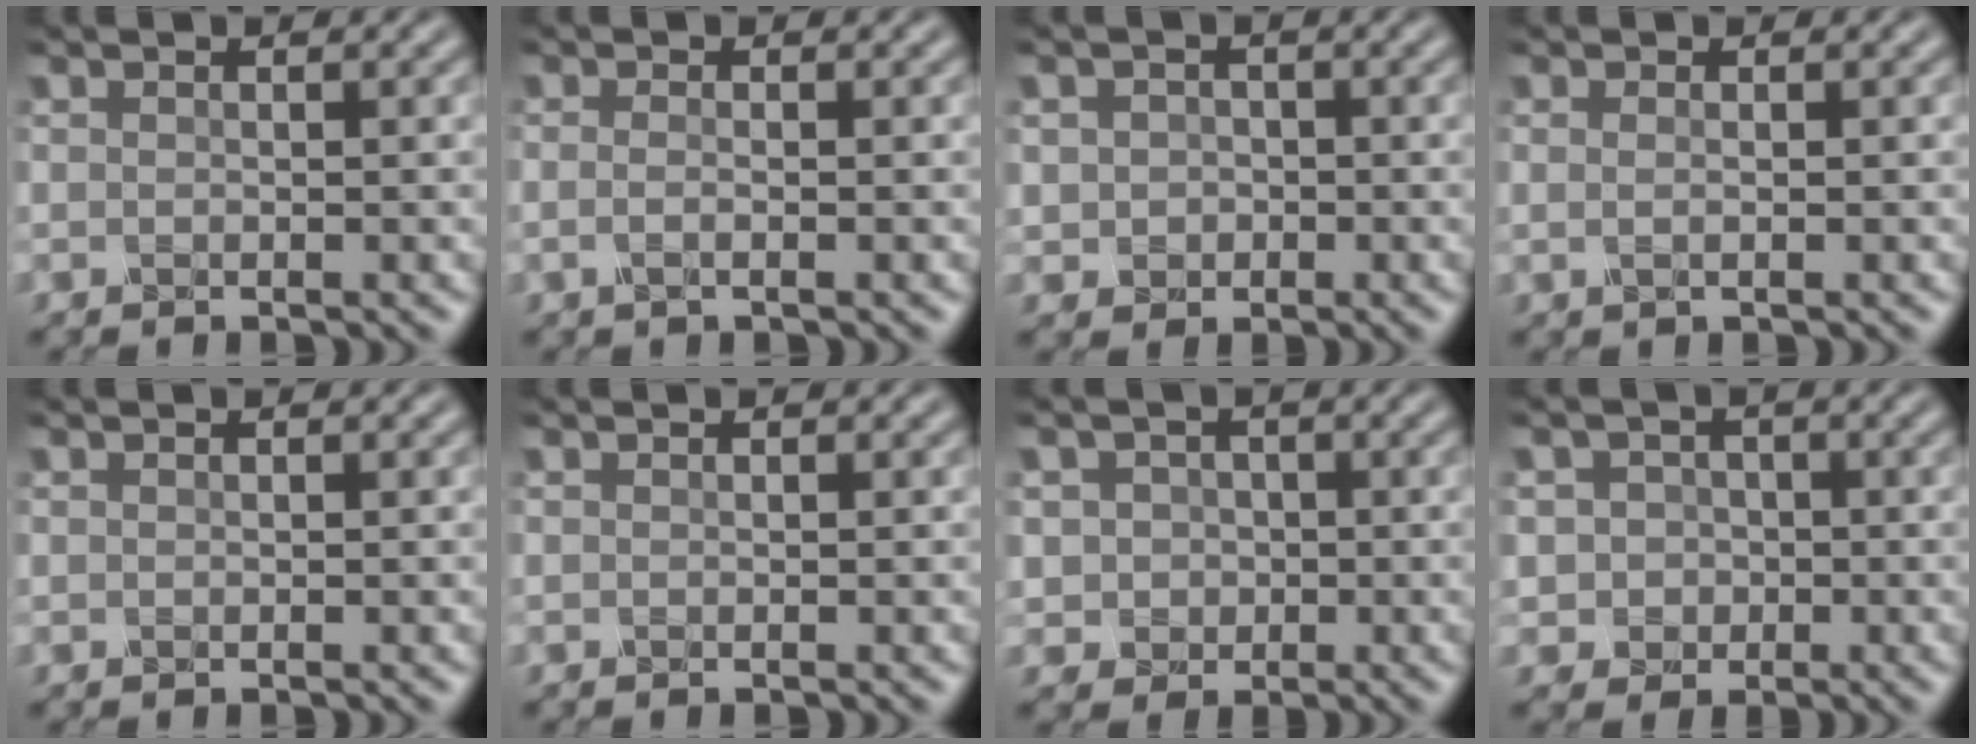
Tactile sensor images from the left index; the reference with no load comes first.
{"total": 1.3, "force": [-0.3, 0.5, 1.1], "torque": [-0.022, -0.004, -0.012]}
{"total": 2.1, "force": [-0.1, 2.0, 0.7], "torque": [-0.002, -0.004, -0.003]}
{"total": 0.7, "force": [0.1, 0.3, 0.7], "torque": [-0.015, -0.001, 0.001]}
{"total": 0.0}
{"total": 0.0}
{"total": 2.8, "force": [0.1, 2.7, 0.7], "torque": [0.006, 0.004, -0.003]}
{"total": 2.9, "force": [-0.2, 2.8, 0.6], "torque": [0.009, 0.009, -0.015]}